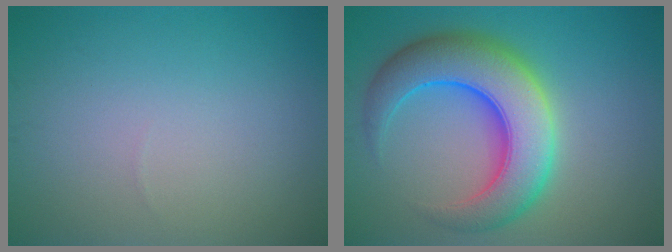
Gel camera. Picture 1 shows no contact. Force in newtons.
{"total": 9.6, "press": 9.6, "slide": 0.2}